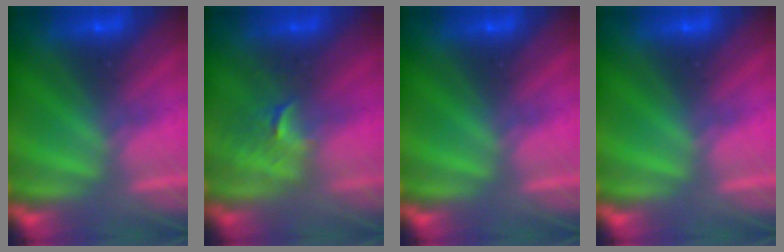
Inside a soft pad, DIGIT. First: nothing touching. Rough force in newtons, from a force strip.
{"total": 2.6}
{"total": 0.0}
{"total": 0.0}